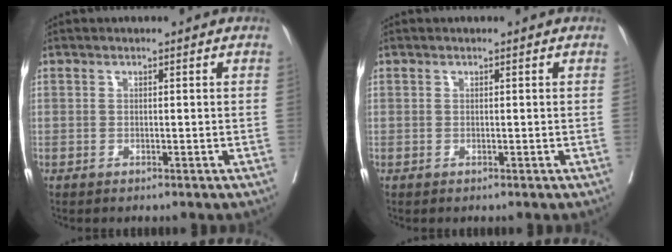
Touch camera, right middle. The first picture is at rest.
{"total": 0.0}